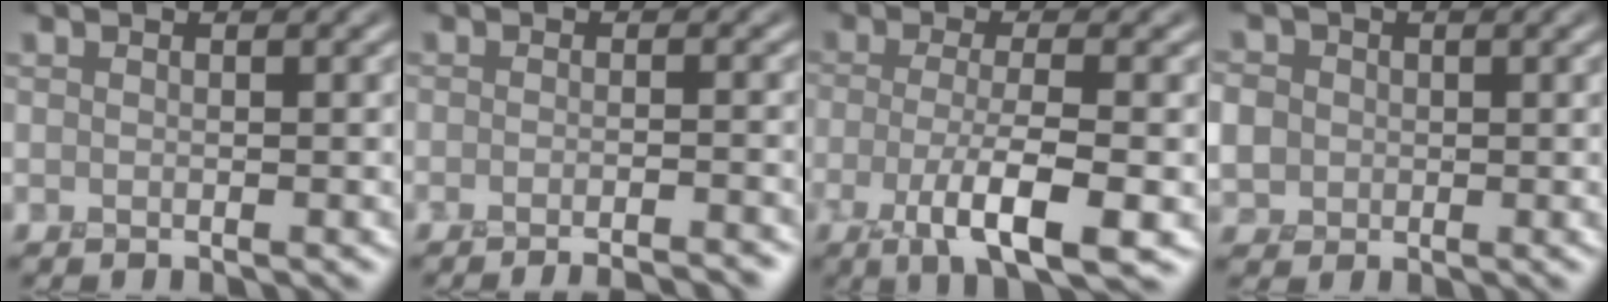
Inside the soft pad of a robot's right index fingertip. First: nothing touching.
{"total": 4.0, "force": [-3.4, 0.9, 1.9], "torque": [0.002, 0.004, -0.039]}
{"total": 5.3, "force": [-1.8, 1.3, 4.9], "torque": [-0.085, 0.000, -0.036]}
{"total": 3.4, "force": [0.7, 3.2, 0.6], "torque": [-0.025, 0.021, 0.005]}